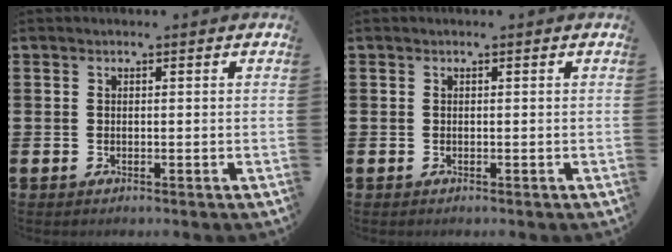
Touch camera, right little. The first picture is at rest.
{"total": 0.0}